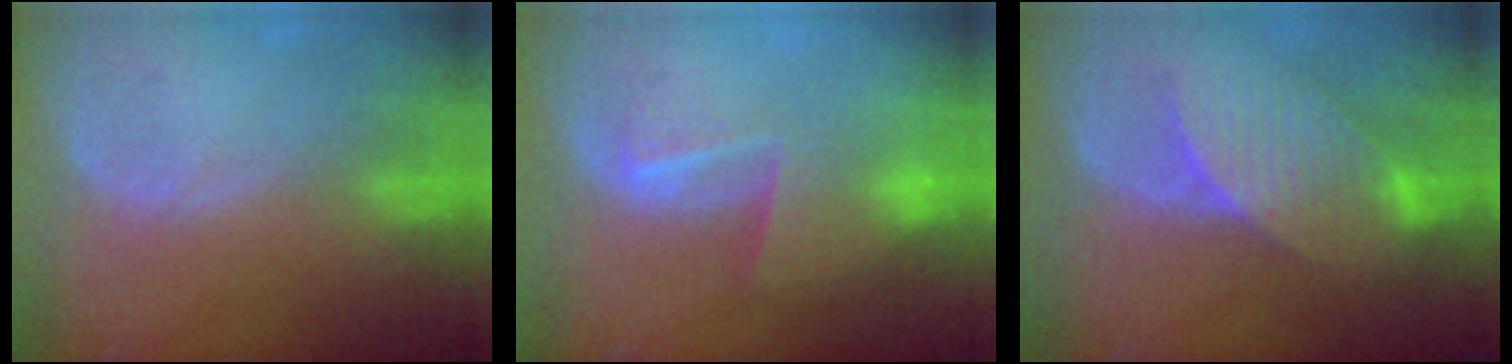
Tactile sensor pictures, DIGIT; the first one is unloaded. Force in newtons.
{"total": 6.5, "press": 5.5, "slide": 3.5}
{"total": 7.5, "press": 7.3, "slide": 1.4}